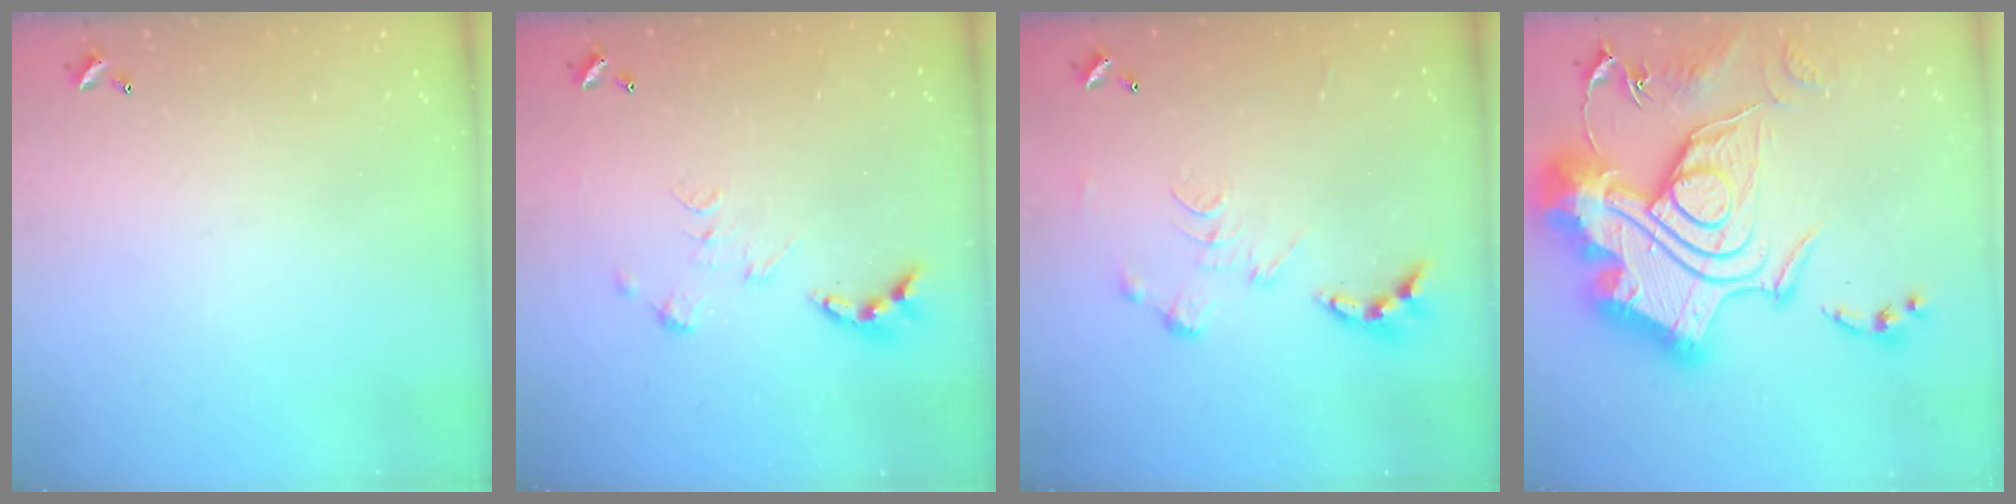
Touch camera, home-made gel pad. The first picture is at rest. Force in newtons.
{"total": 0.0}
{"total": 0.0}
{"total": 1.1, "press": 1.1, "slide": 0.0}